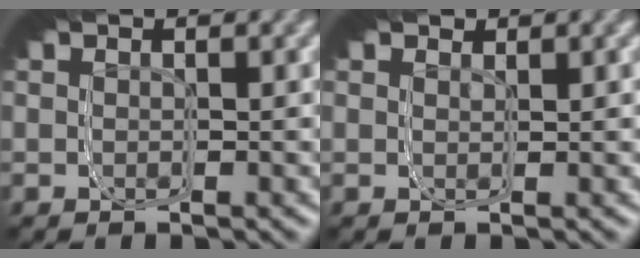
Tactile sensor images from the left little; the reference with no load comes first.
{"total": 1.1, "force": [0.7, 0.8, 0.3], "torque": [-0.014, -0.001, 0.011]}